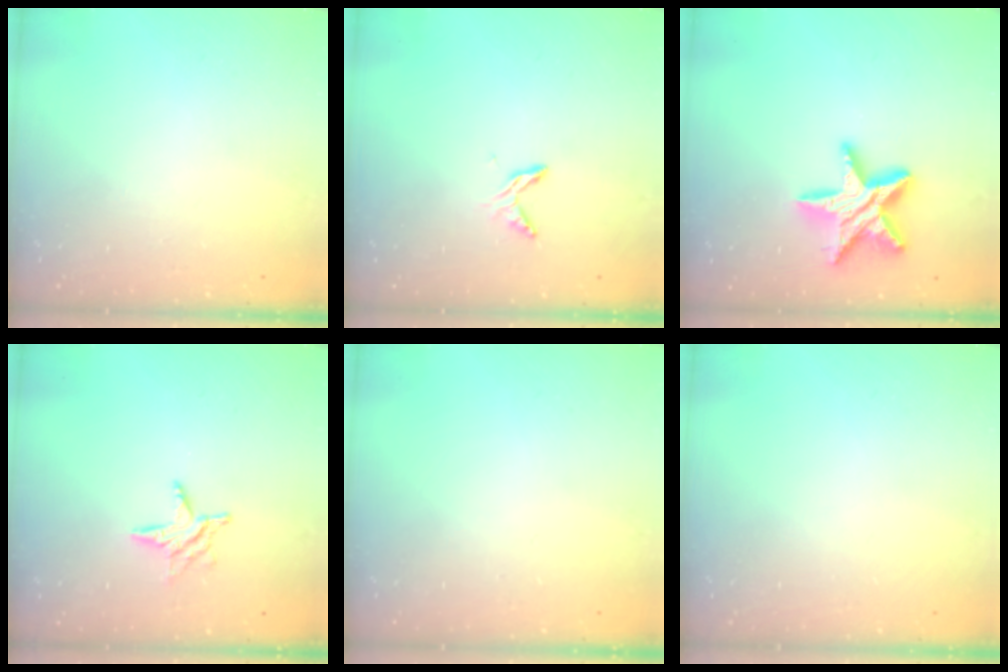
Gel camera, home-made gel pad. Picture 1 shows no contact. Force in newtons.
{"total": 5.9, "press": 5.9, "slide": 0.6}
{"total": 15.6, "press": 15.5, "slide": 1.0}
{"total": 6.3, "press": 6.3, "slide": 0.5}
{"total": 0.0}
{"total": 0.0}